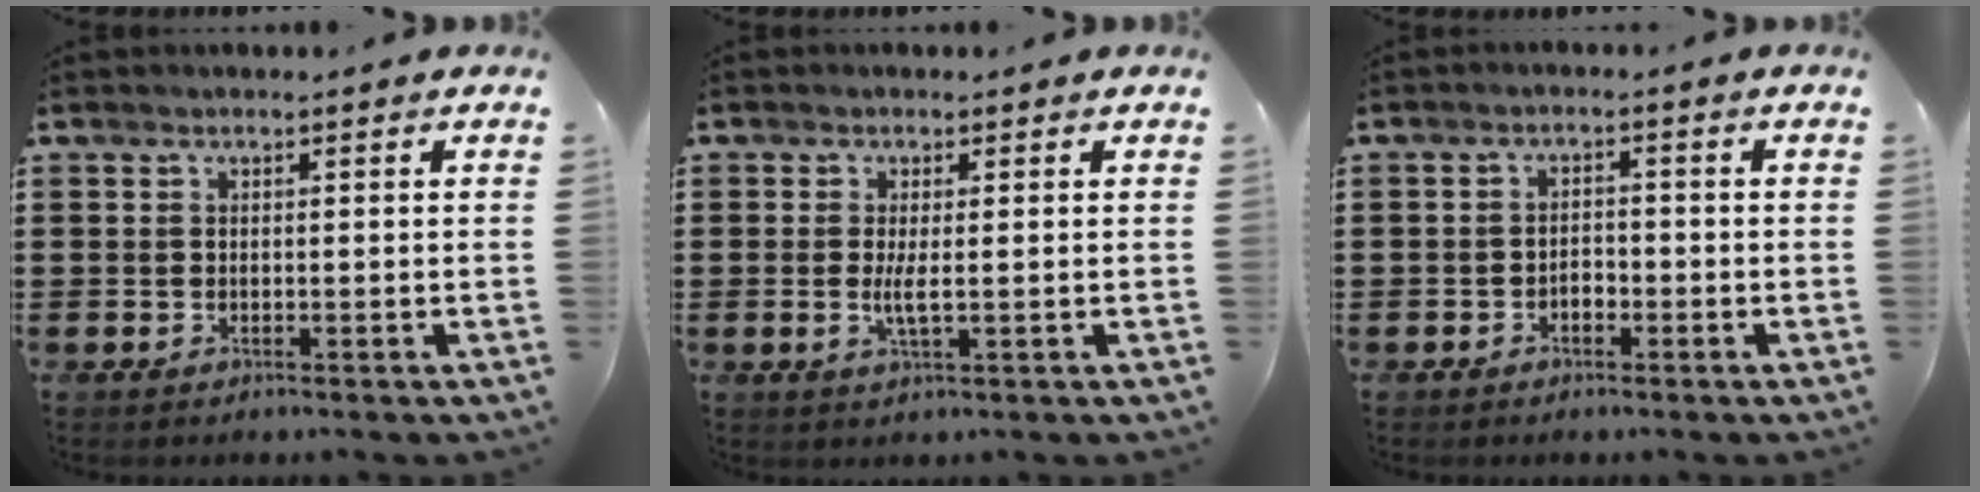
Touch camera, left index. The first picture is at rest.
{"total": 2.7, "force": [0.0, 0.4, 2.6], "torque": [-0.048, -0.004, 0.000]}
{"total": 1.8, "force": [-1.1, 1.0, 1.1], "torque": [-0.025, 0.001, -0.023]}